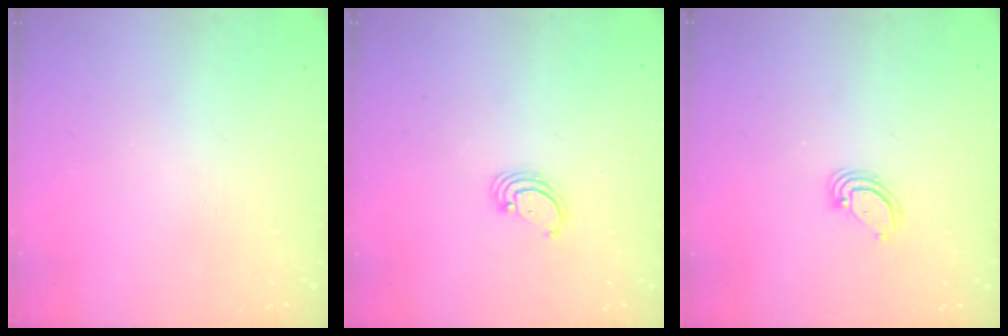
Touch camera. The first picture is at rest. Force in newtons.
{"total": 2.8, "press": 2.8, "slide": 0.2}
{"total": 2.9, "press": 2.9, "slide": 0.2}